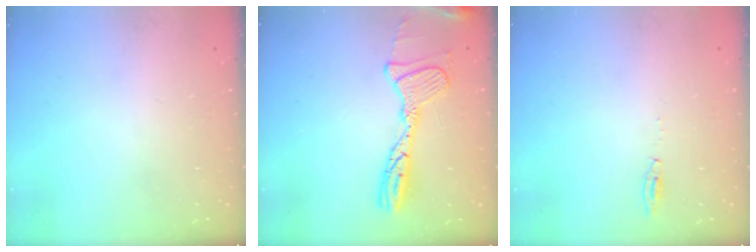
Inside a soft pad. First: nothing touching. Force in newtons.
{"total": 16.1, "press": 16.0, "slide": 1.6}
{"total": 3.9, "press": 3.8, "slide": 1.0}